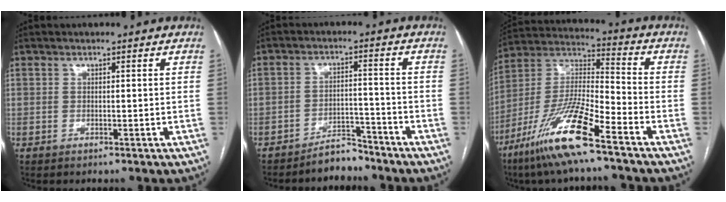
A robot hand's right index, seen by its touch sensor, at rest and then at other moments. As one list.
[{"total": 4.4, "force": [-4.1, 1.3, 0.6], "torque": [-0.005, 0.000, -0.070]}, {"total": 15.7, "force": [-9.8, 1.3, 12.2], "torque": [-0.253, -0.023, -0.189]}]